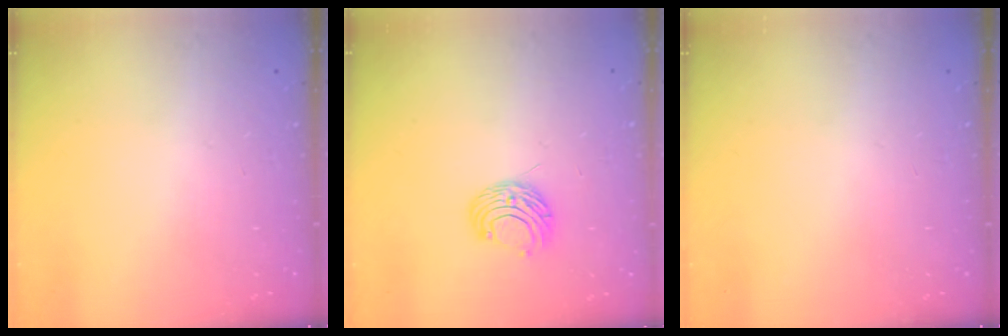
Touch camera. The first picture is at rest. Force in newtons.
{"total": 8.0, "press": 7.9, "slide": 0.6}
{"total": 0.0}